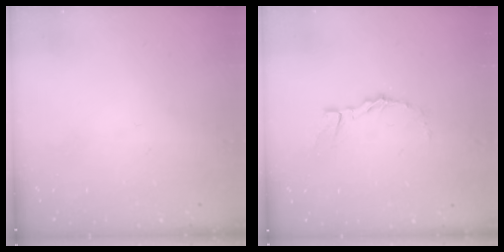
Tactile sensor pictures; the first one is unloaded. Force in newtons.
{"total": 1.6, "press": 1.6, "slide": 0.1}